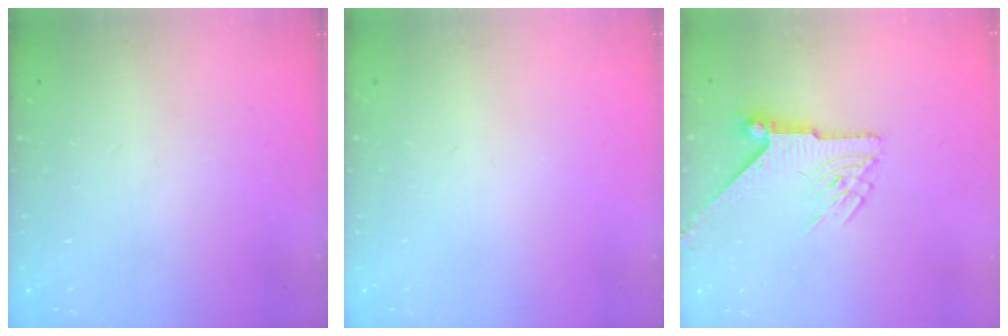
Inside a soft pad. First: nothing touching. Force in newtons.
{"total": 0.0}
{"total": 6.7, "press": 6.7, "slide": 0.1}